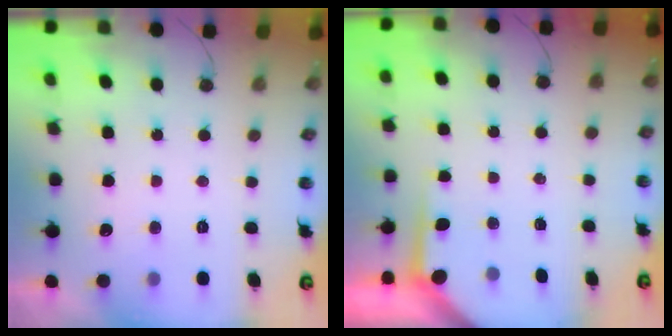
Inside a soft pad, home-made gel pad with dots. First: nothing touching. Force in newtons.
{"total": 3.5, "press": 3.5, "slide": 0.4}